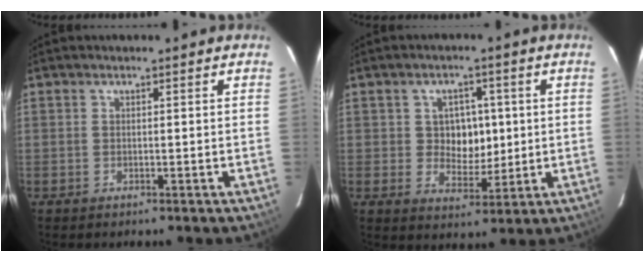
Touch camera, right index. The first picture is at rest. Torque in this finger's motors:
{"motor_torque": [0.00, 0.11, 0.02, 0.03]}